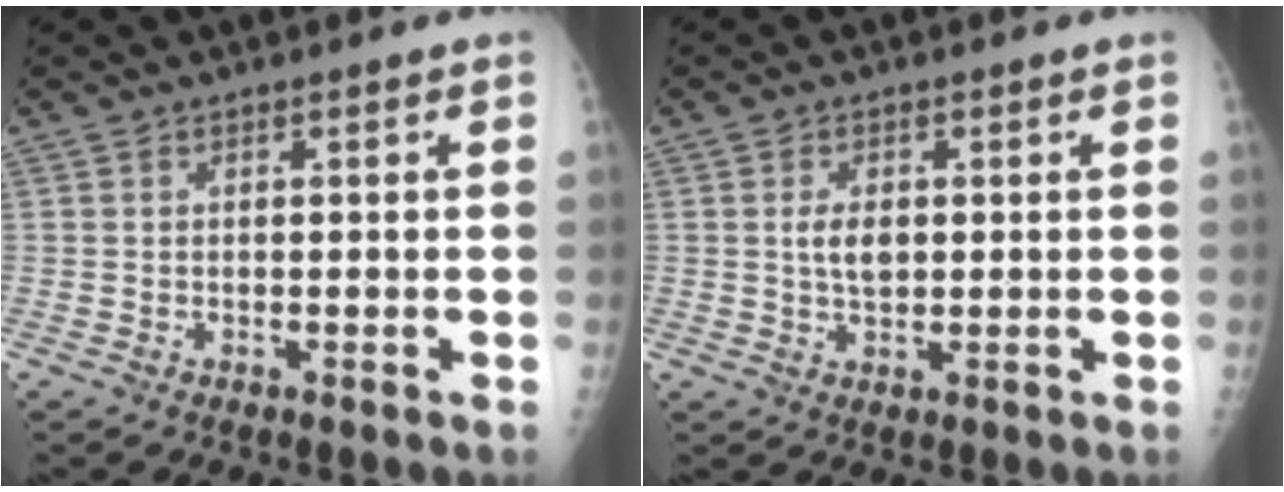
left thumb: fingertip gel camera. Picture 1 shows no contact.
{"total": 3.9, "force": [0.6, 2.4, 3.1], "torque": [-0.047, -0.004, 0.014]}